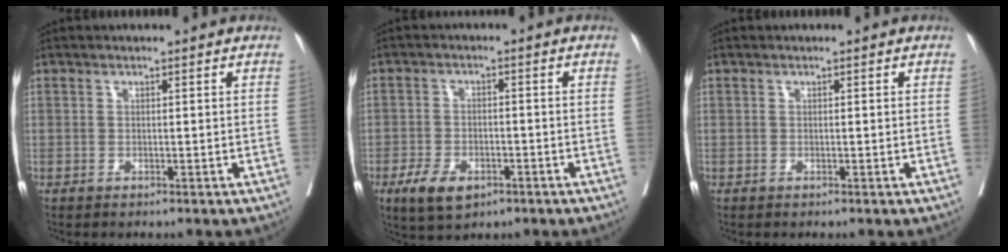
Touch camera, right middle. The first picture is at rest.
{"total": 6.4, "force": [-3.6, 3.4, 4.1], "torque": [-0.078, -0.004, -0.058]}
{"total": 0.0}